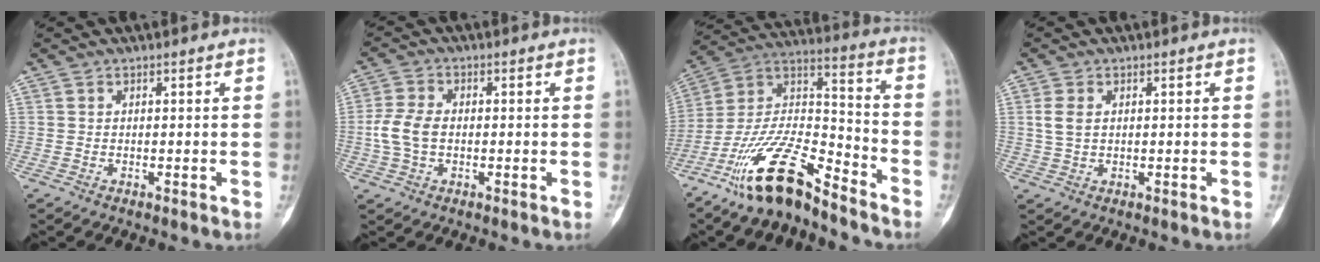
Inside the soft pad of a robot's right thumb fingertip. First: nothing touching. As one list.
[{"total": 6.3, "force": [-0.5, 4.1, 4.7], "torque": [-0.108, 0.011, -0.013]}, {"total": 17.8, "force": [-13.0, 5.5, 10.8], "torque": [-0.192, 0.089, -0.242]}, {"total": 3.3, "force": [0.6, 2.1, 2.4], "torque": [-0.055, 0.001, 0.014]}]